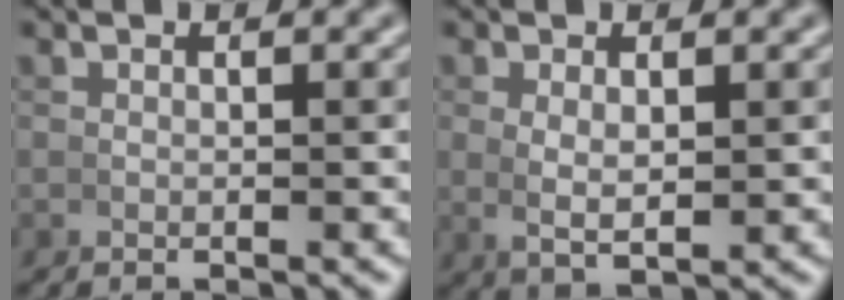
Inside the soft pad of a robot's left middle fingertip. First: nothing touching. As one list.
[{"total": 3.0, "force": [0.5, 1.4, 2.7], "torque": [-0.053, -0.014, 0.024]}]